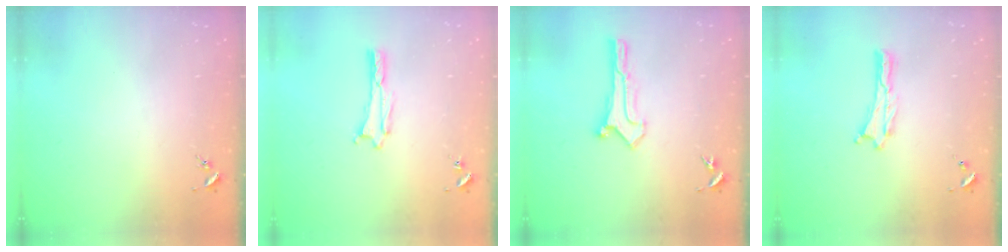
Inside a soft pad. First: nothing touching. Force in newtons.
{"total": 1.1, "press": 1.1, "slide": 0.1}
{"total": 0.0}
{"total": 0.0}